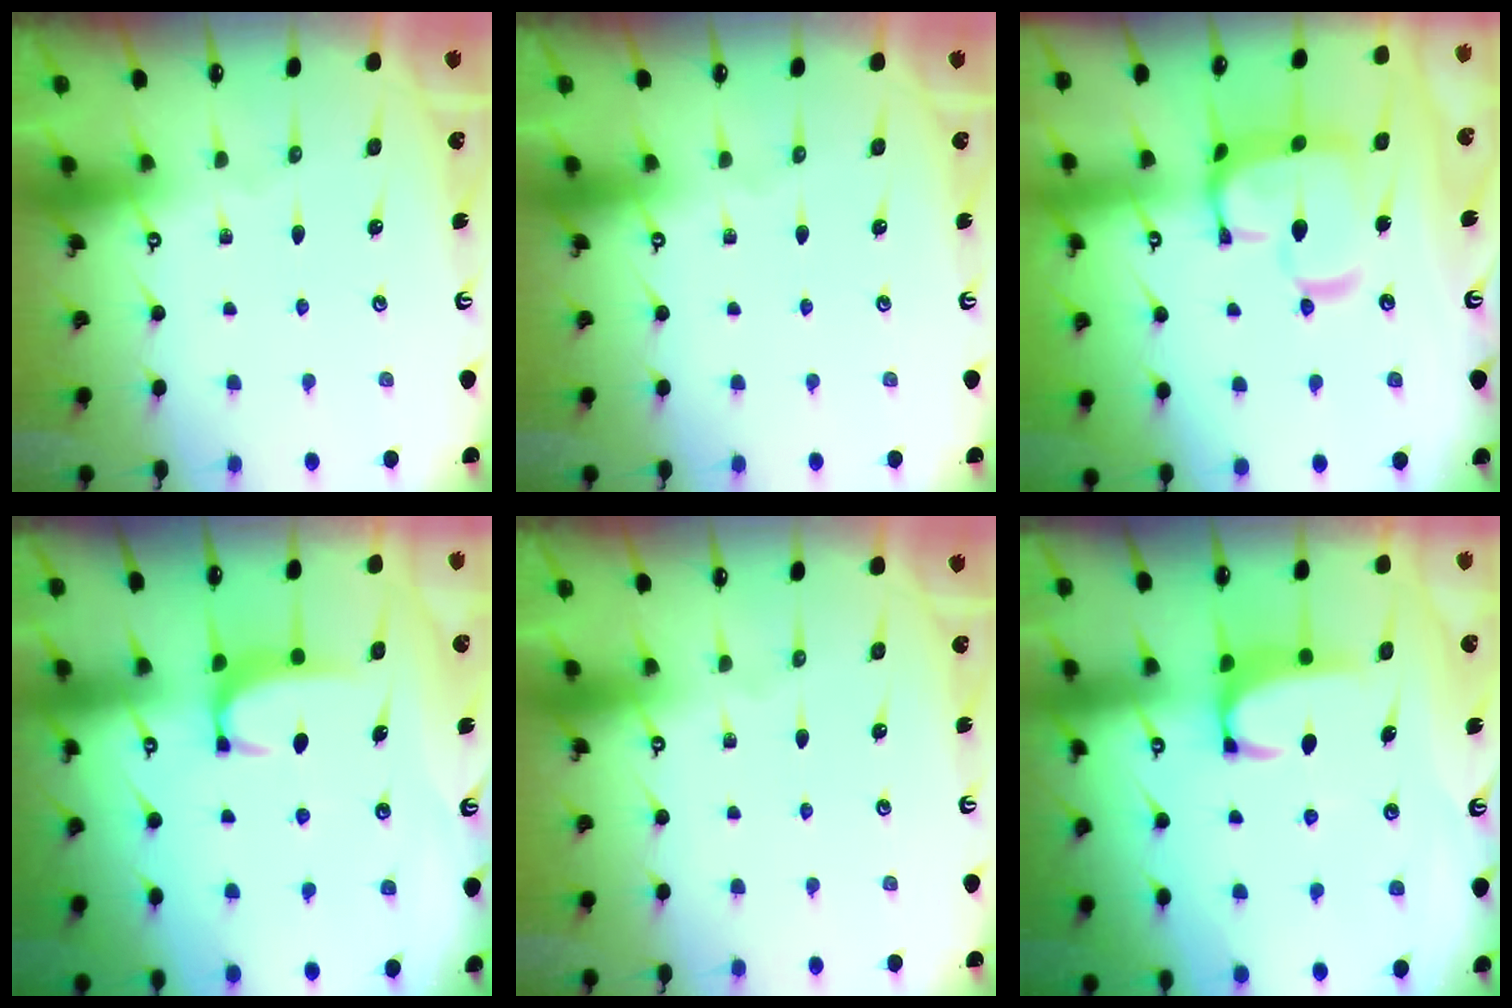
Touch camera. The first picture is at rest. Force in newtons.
{"total": 0.0}
{"total": 11.1, "press": 11.1, "slide": 1.4}
{"total": 1.8, "press": 1.8, "slide": 0.4}
{"total": 0.0}
{"total": 1.9, "press": 1.9, "slide": 0.3}